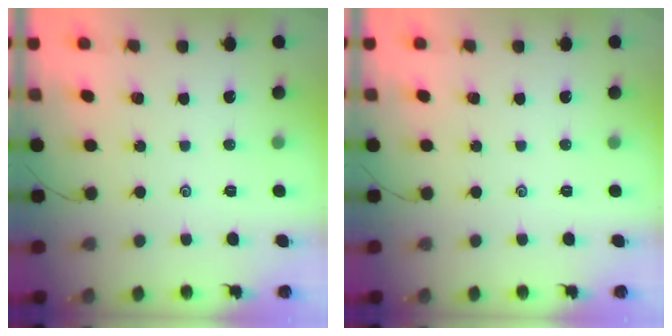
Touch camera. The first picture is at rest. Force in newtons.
{"total": 0.0}